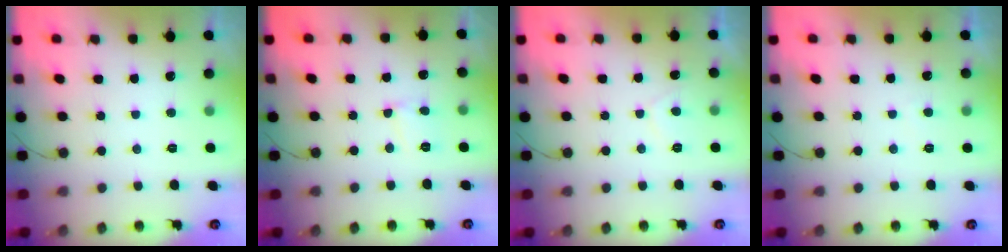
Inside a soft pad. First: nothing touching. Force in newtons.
{"total": 4.2, "press": 4.2, "slide": 0.3}
{"total": 1.3, "press": 1.2, "slide": 0.6}
{"total": 0.0}